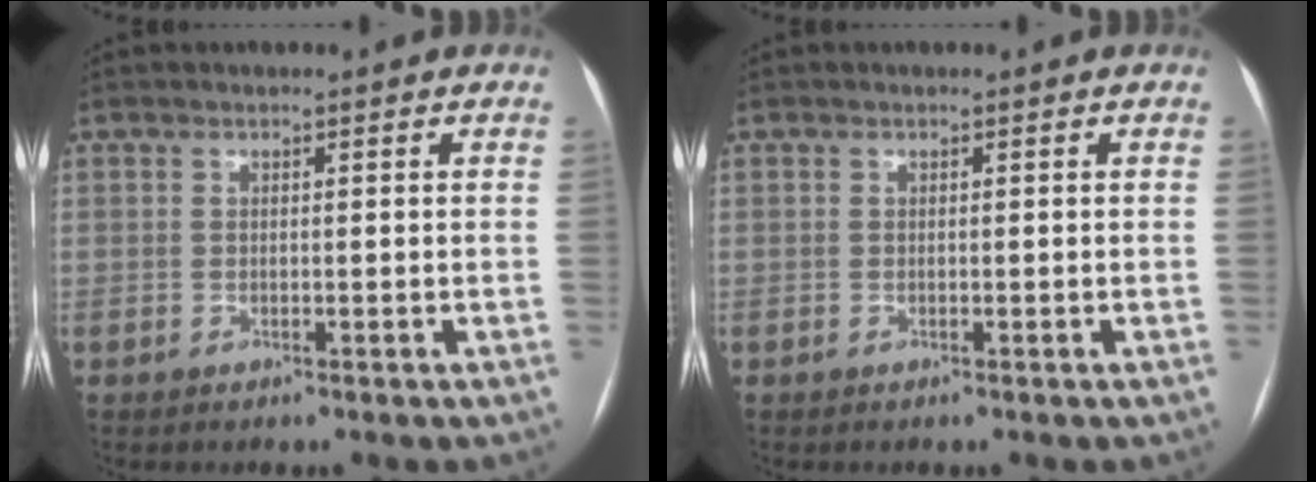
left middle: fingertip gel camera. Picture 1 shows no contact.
{"total": 0.0}